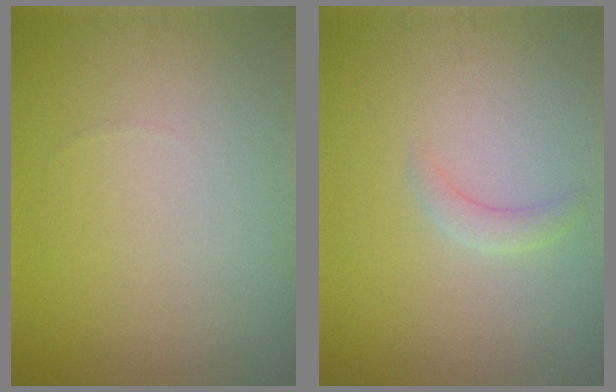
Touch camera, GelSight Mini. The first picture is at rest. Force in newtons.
{"total": 1.3, "press": 1.3, "slide": 0.2}